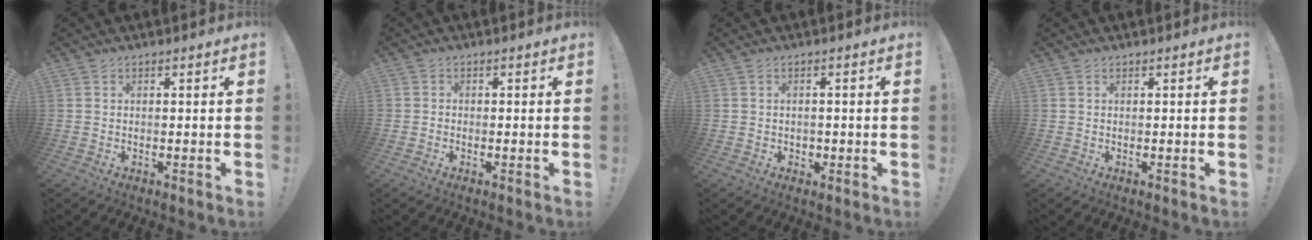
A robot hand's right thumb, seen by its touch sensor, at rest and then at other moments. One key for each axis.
{"total": 1.6, "fx": -0.7, "fy": 1.4, "fz": 0.3, "tx": -0.006, "ty": 0.008, "tz": -0.012}
{"total": 1.7, "fx": -0.2, "fy": 1.6, "fz": 0.5, "tx": -0.002, "ty": -0.003, "tz": -0.006}
{"total": 0.0}